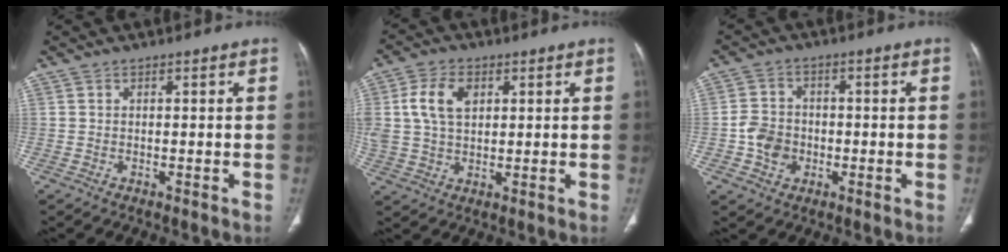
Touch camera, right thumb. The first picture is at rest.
{"total": 8.4, "force": [2.5, 5.5, 5.9], "torque": [-0.110, 0.001, 0.048]}
{"total": 6.1, "force": [-1.4, 5.1, 3.0], "torque": [-0.036, 0.012, -0.028]}